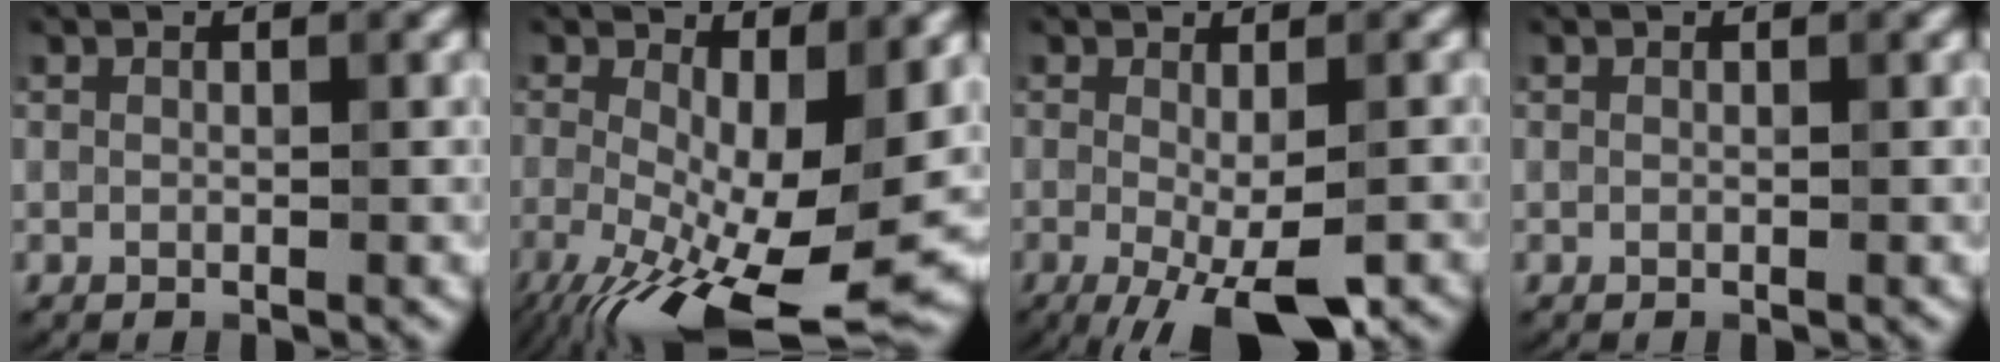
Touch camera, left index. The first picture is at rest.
{"total": 12.9, "force": [-3.2, 4.8, 11.5], "torque": [-0.193, -0.022, -0.045]}
{"total": 6.1, "force": [-2.5, 1.4, 5.4], "torque": [-0.089, -0.014, -0.035]}
{"total": 0.0}